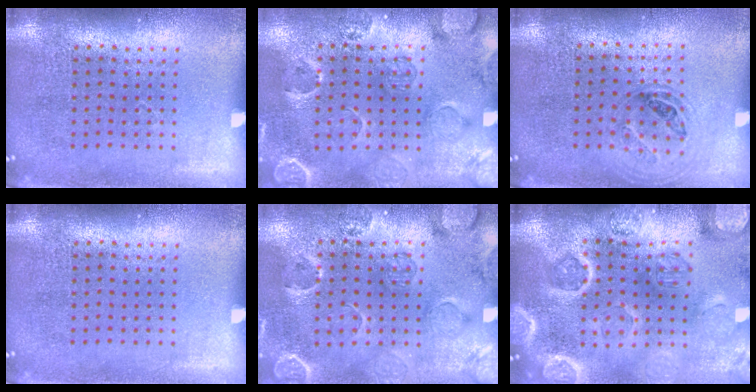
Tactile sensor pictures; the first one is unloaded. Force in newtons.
{"total": 2.5, "press": 1.8, "slide": 1.8}
{"total": 1.1, "press": 0.9, "slide": 0.5}
{"total": 0.0}
{"total": 2.5, "press": 1.8, "slide": 1.8}
{"total": 4.6, "press": 4.1, "slide": 2.0}